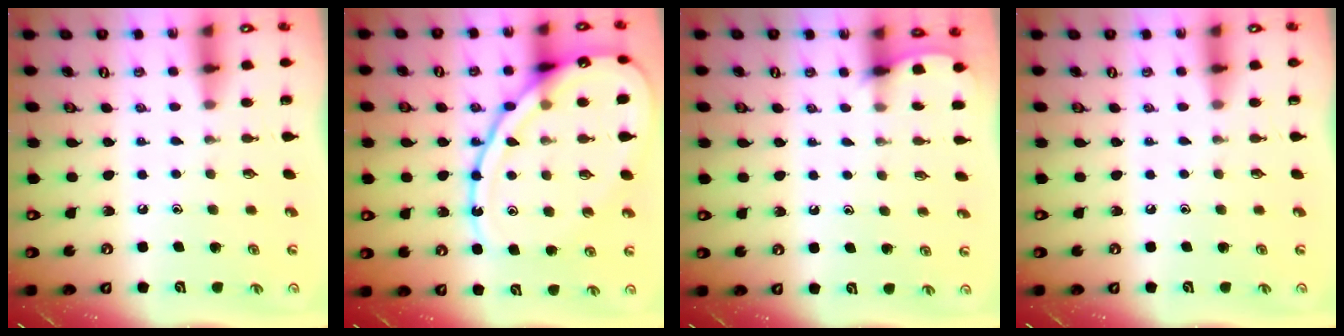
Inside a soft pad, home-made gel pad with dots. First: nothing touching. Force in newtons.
{"total": 18.1, "press": 18.0, "slide": 1.6}
{"total": 2.6, "press": 2.6, "slide": 0.3}
{"total": 0.0}